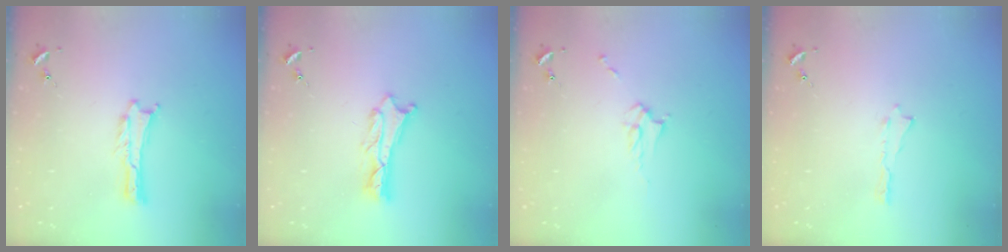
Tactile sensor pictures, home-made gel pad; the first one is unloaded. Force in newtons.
{"total": 1.8, "press": 1.8, "slide": 0.2}
{"total": 2.9, "press": 2.9, "slide": 0.4}
{"total": 0.0}